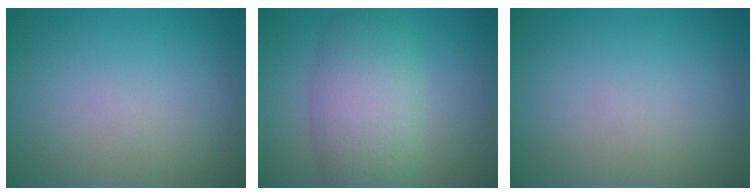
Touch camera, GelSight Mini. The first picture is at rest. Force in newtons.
{"total": 6.7, "press": 6.7, "slide": 0.6}
{"total": 0.0}